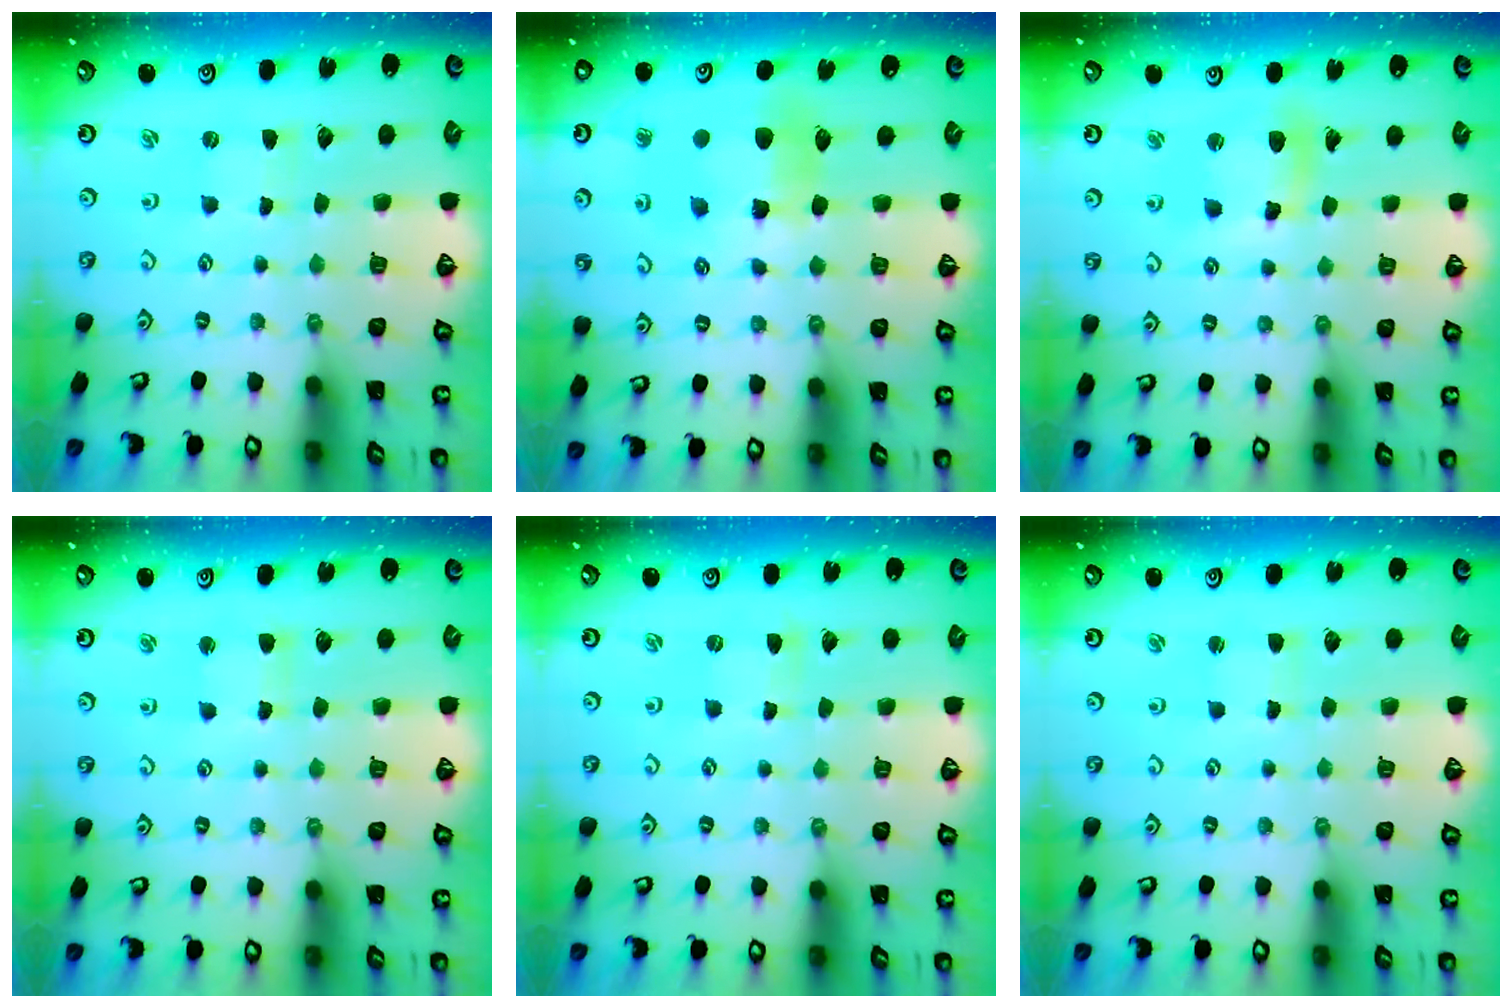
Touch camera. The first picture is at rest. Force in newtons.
{"total": 10.2, "press": 10.1, "slide": 1.5}
{"total": 11.2, "press": 11.2, "slide": 1.4}
{"total": 2.7, "press": 2.7, "slide": 0.2}
{"total": 0.0}
{"total": 1.4, "press": 1.4, "slide": 0.1}